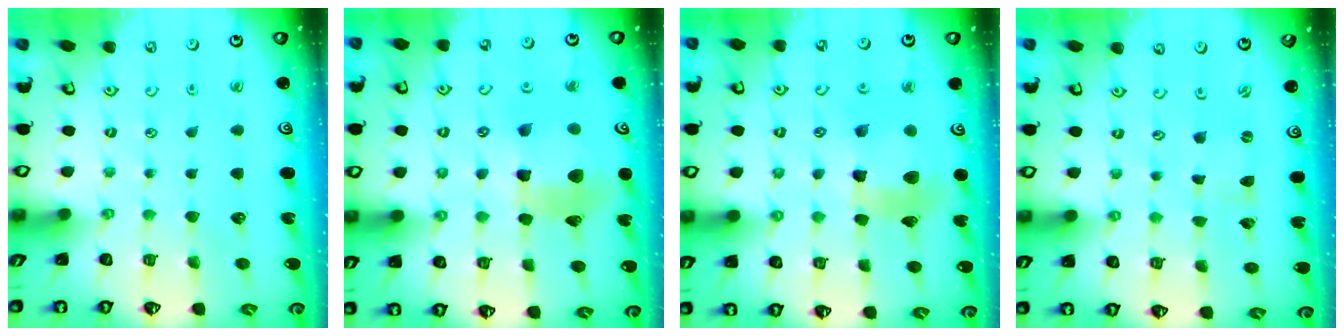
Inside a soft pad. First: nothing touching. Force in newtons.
{"total": 12.5, "press": 12.3, "slide": 2.1}
{"total": 11.2, "press": 11.1, "slide": 1.5}
{"total": 0.0}